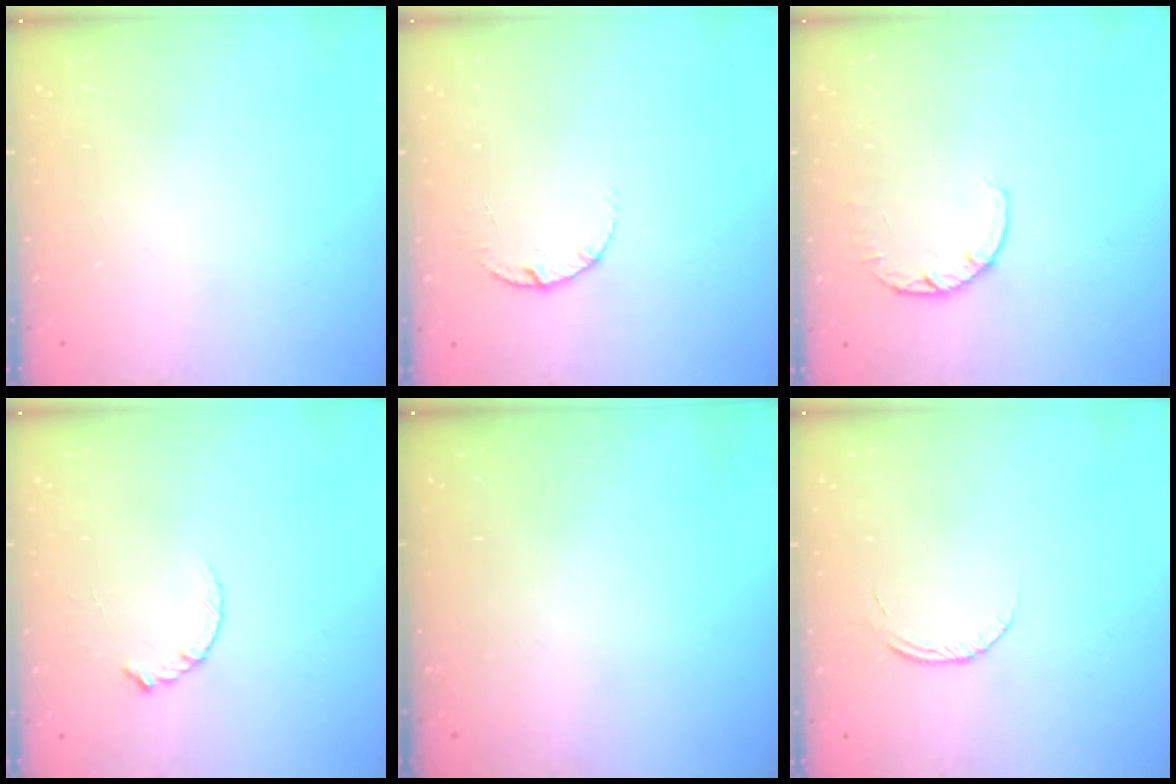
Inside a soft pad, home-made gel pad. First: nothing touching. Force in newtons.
{"total": 3.6, "press": 3.5, "slide": 0.5}
{"total": 3.0, "press": 2.9, "slide": 0.4}
{"total": 2.8, "press": 2.8, "slide": 0.4}
{"total": 0.0}
{"total": 4.2, "press": 4.2, "slide": 0.4}